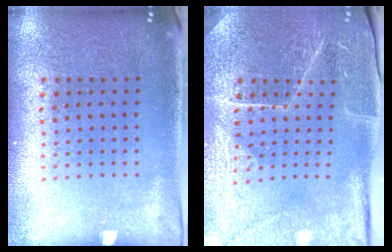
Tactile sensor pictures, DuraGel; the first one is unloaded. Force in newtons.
{"total": 4.0, "press": 3.9, "slide": 0.3}